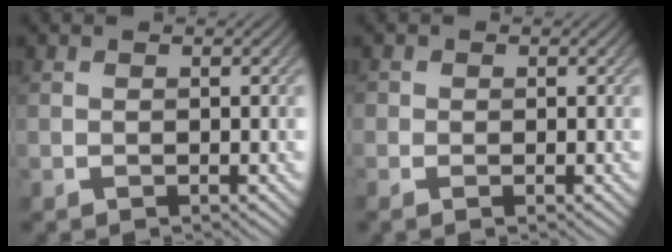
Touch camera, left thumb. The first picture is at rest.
{"total": 1.0, "force": [-0.2, 1.0, 0.2], "torque": [-0.002, -0.001, -0.006]}